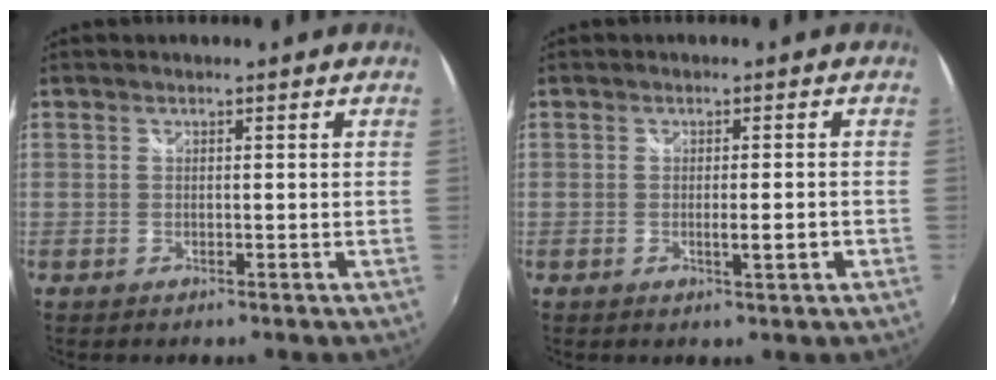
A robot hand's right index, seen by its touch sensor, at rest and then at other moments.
{"total": 3.1, "force": [-0.8, 0.3, 3.0], "torque": [-0.046, -0.005, -0.012]}